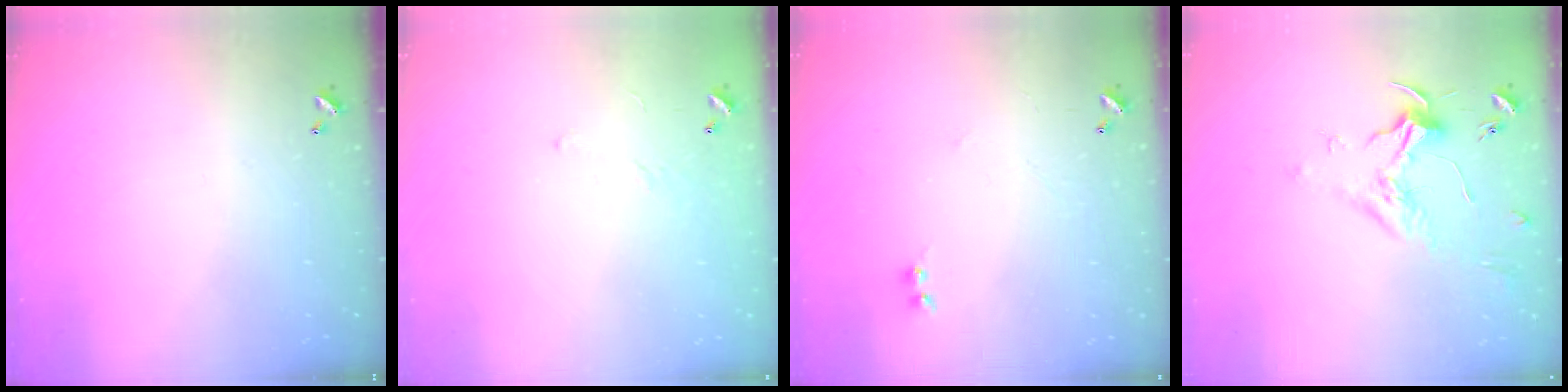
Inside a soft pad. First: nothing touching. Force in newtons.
{"total": 7.0, "press": 7.0, "slide": 0.7}
{"total": 1.2, "press": 1.2, "slide": 0.3}
{"total": 1.8, "press": 1.7, "slide": 0.6}